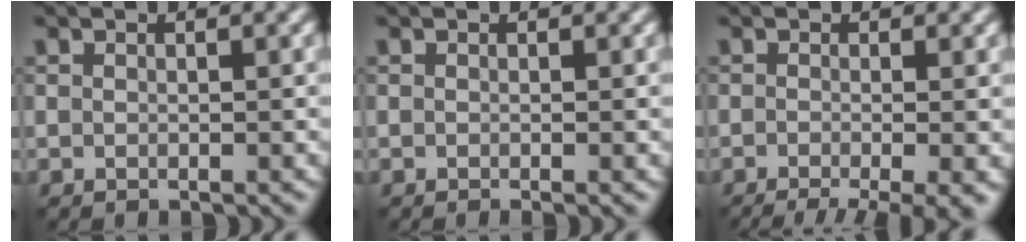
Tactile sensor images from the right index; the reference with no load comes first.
{"total": 0.7, "force": [-0.2, 0.2, 0.6], "torque": [-0.005, -0.007, -0.005]}
{"total": 7.0, "force": [-3.4, 2.2, 5.7], "torque": [-0.061, -0.009, -0.047]}